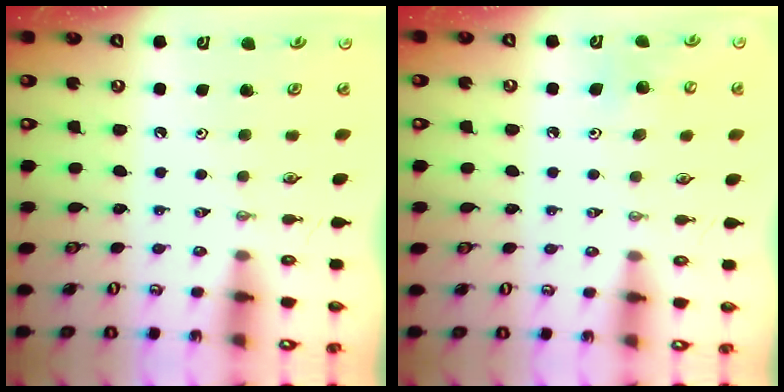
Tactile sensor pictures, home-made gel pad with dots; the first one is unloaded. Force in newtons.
{"total": 7.8, "press": 7.6, "slide": 1.6}